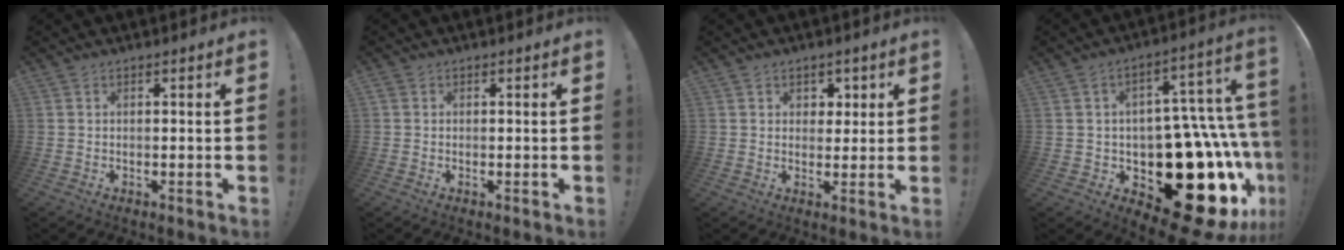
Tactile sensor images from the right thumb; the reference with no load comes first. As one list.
[{"total": 0.7, "force": [0.1, 0.7, 0.2], "torque": [-0.002, 0.002, 0.003]}, {"total": 4.3, "force": [1.9, 3.7, 0.9], "torque": [0.001, -0.009, 0.031]}, {"total": 30.5, "force": [-9.5, 17.1, 23.3], "torque": [-0.280, 0.039, -0.102]}]